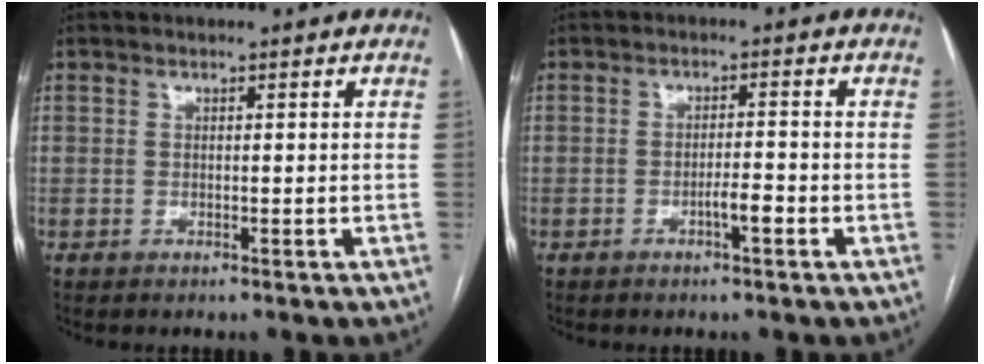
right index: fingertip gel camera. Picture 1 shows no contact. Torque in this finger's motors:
{"motor_torque": [0.16, -0.04, 0.04, 0.02]}